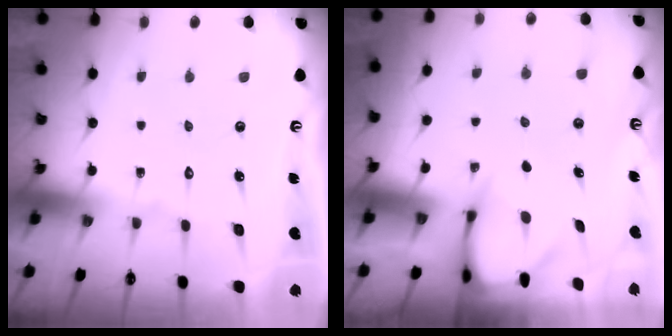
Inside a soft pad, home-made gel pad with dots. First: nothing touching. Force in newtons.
{"total": 3.2, "press": 3.2, "slide": 0.3}